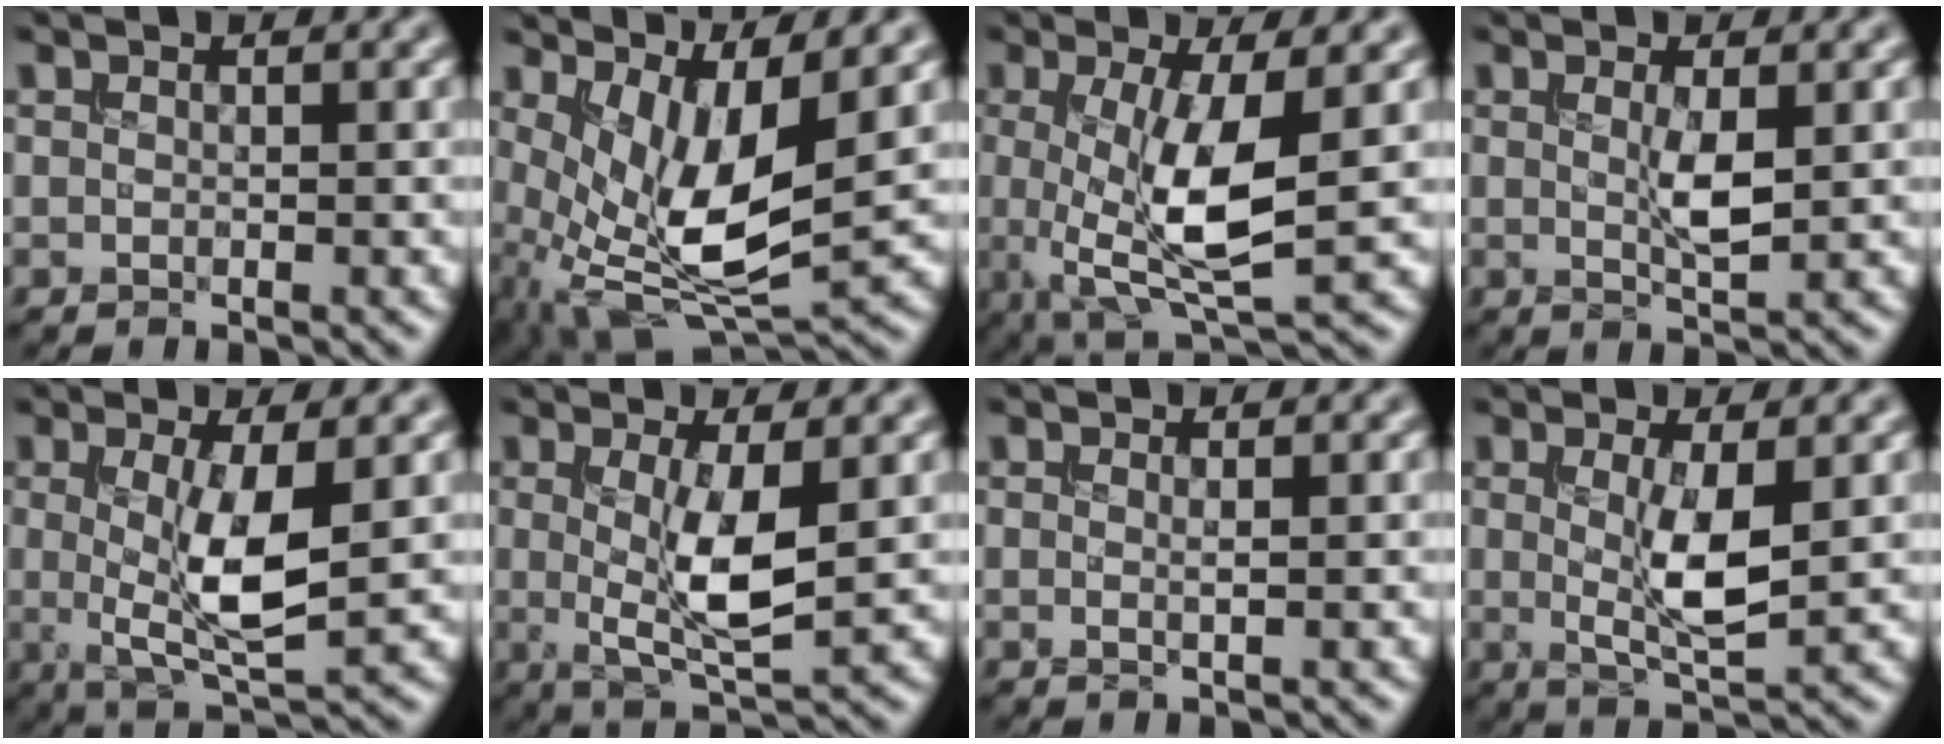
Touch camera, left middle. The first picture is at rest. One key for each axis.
{"total": 8.9, "fx": 0.6, "fy": 3.7, "fz": 8.1, "tx": -0.167, "ty": -0.024, "tz": 0.017}
{"total": 7.9, "fx": -0.2, "fy": 2.4, "fz": 7.5, "tx": -0.142, "ty": -0.016, "tz": 0.001}
{"total": 2.2, "fx": 0.2, "fy": 0.4, "fz": 2.2, "tx": -0.045, "ty": -0.004, "tz": 0.005}
{"total": 6.3, "fx": 0.1, "fy": 1.8, "fz": 6.0, "tx": -0.115, "ty": -0.013, "tz": 0.004}
{"total": 5.6, "fx": 0.1, "fy": 1.5, "fz": 5.4, "tx": -0.102, "ty": -0.011, "tz": 0.005}
{"total": 0.7, "fx": 0.2, "fy": 0.2, "fz": 0.6, "tx": -0.006, "ty": -0.001, "tz": 0.000}
{"total": 4.4, "fx": 0.2, "fy": 1.1, "fz": 4.3, "tx": -0.082, "ty": -0.009, "tz": 0.008}